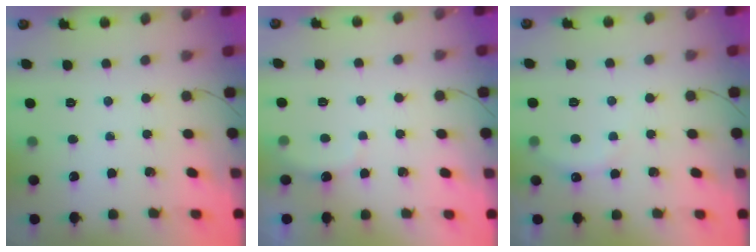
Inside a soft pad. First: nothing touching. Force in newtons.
{"total": 3.5, "press": 3.4, "slide": 0.9}
{"total": 5.9, "press": 5.8, "slide": 1.0}